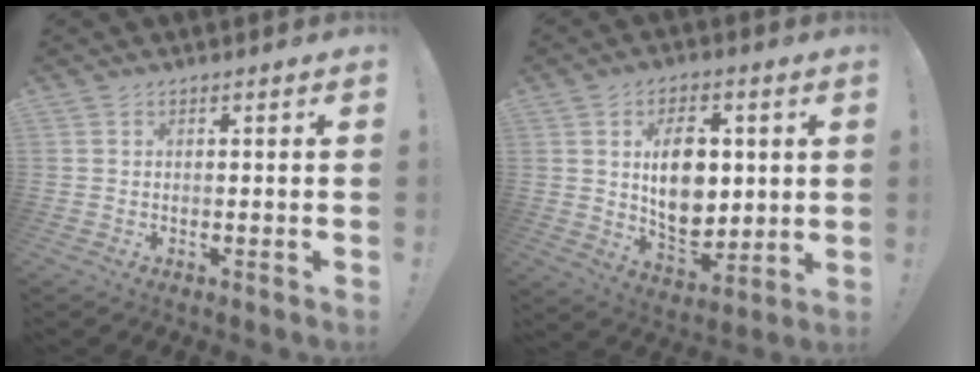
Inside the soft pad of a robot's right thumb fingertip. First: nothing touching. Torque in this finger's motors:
{"motor_torque": [-0.15, 0.94, 0.23, 0.06, 0.39]}